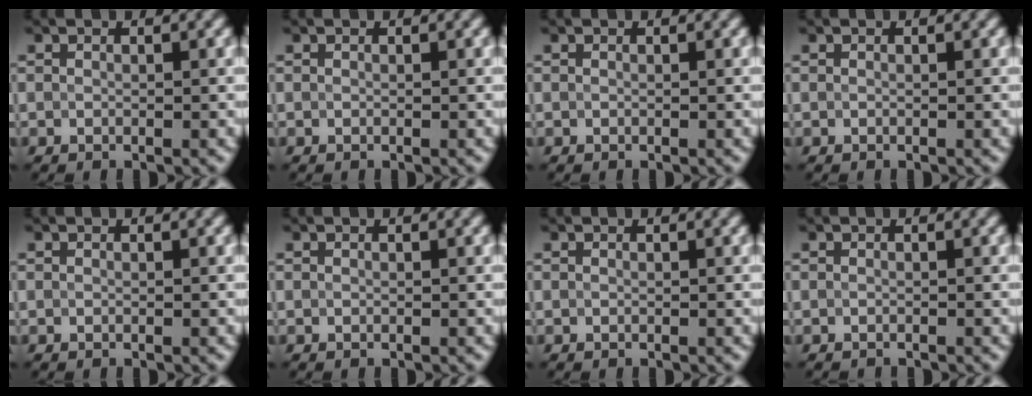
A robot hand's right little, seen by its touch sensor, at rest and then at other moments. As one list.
[{"total": 0.0}, {"total": 0.0}, {"total": 0.0}, {"total": 0.0}, {"total": 0.0}, {"total": 0.0}, {"total": 0.7, "force": [-0.7, 0.0, 0.0], "torque": [0.004, -0.005, -0.012]}]